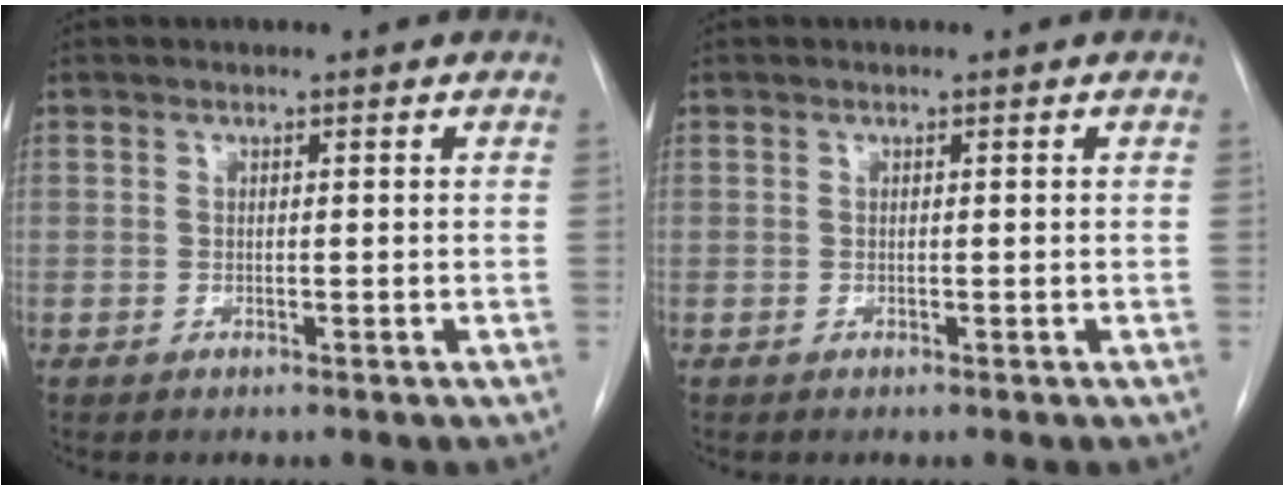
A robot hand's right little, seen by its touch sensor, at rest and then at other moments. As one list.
[{"total": 0.0}]